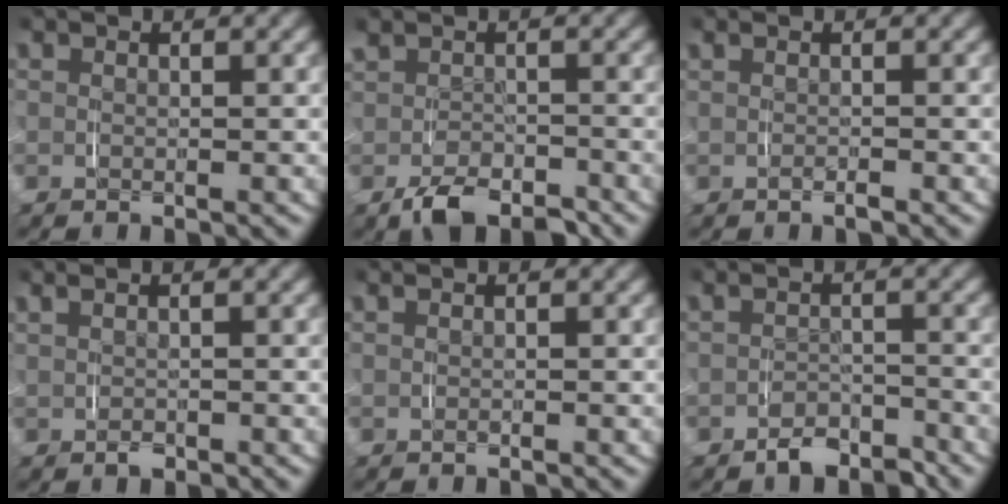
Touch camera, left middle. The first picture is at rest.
{"total": 3.5, "force": [-2.3, 1.8, 1.9], "torque": [-0.035, -0.006, -0.033]}
{"total": 0.8, "force": [-0.1, 0.3, 0.8], "torque": [-0.012, 0.008, -0.004]}
{"total": 1.5, "force": [0.1, 0.9, 1.2], "torque": [-0.016, 0.005, 0.003]}
{"total": 0.7, "force": [0.2, 0.3, 0.6], "torque": [-0.009, 0.009, 0.001]}
{"total": 2.7, "force": [-2.3, 1.1, 0.9], "torque": [-0.007, 0.002, -0.041]}